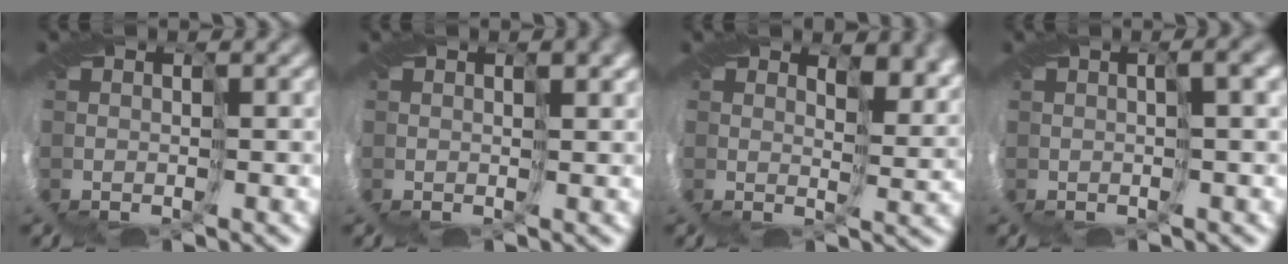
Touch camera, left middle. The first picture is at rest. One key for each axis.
{"total": 2.0, "fx": 1.3, "fy": 0.7, "fz": 1.4, "tx": -0.016, "ty": 0.005, "tz": 0.022}
{"total": 3.3, "fx": 2.8, "fy": 1.2, "fz": 1.3, "tx": -0.023, "ty": -0.003, "tz": 0.048}
{"total": 2.5, "fx": 1.2, "fy": -0.5, "fz": 2.2, "tx": -0.035, "ty": 0.013, "tz": 0.013}